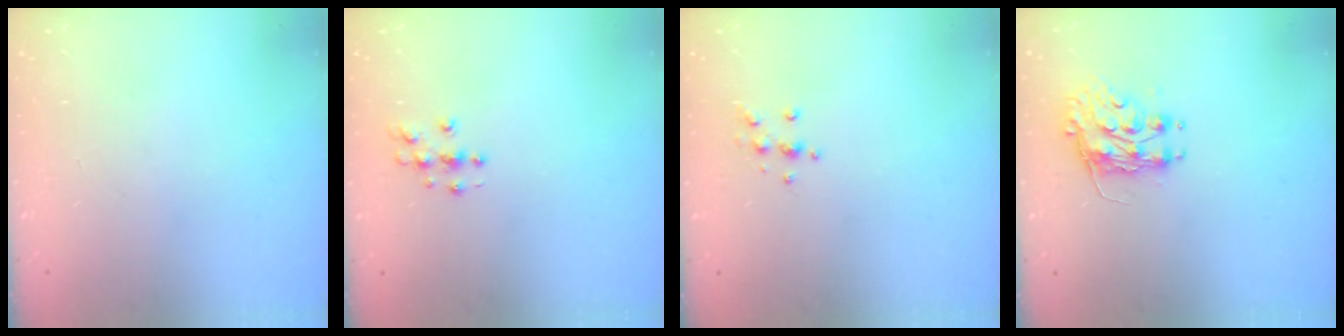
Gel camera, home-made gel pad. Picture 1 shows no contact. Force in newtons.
{"total": 4.1, "press": 4.1, "slide": 0.5}
{"total": 6.2, "press": 6.1, "slide": 0.7}
{"total": 8.3, "press": 8.3, "slide": 0.1}